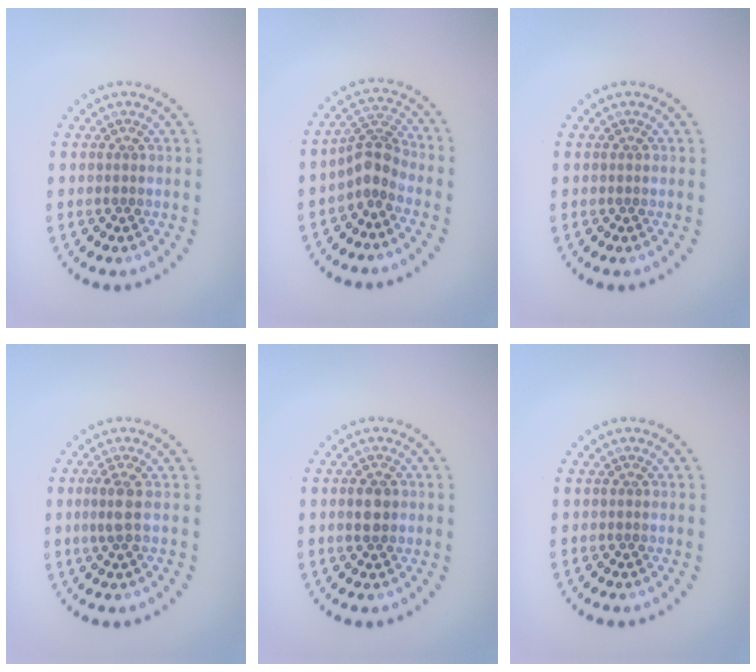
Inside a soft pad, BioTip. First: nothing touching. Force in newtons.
{"total": 2.9, "press": 2.2, "slide": 1.9}
{"total": 0.0}
{"total": 1.5, "press": 1.3, "slide": 0.8}
{"total": 2.4, "press": 2.4, "slide": 0.0}
{"total": 0.0}